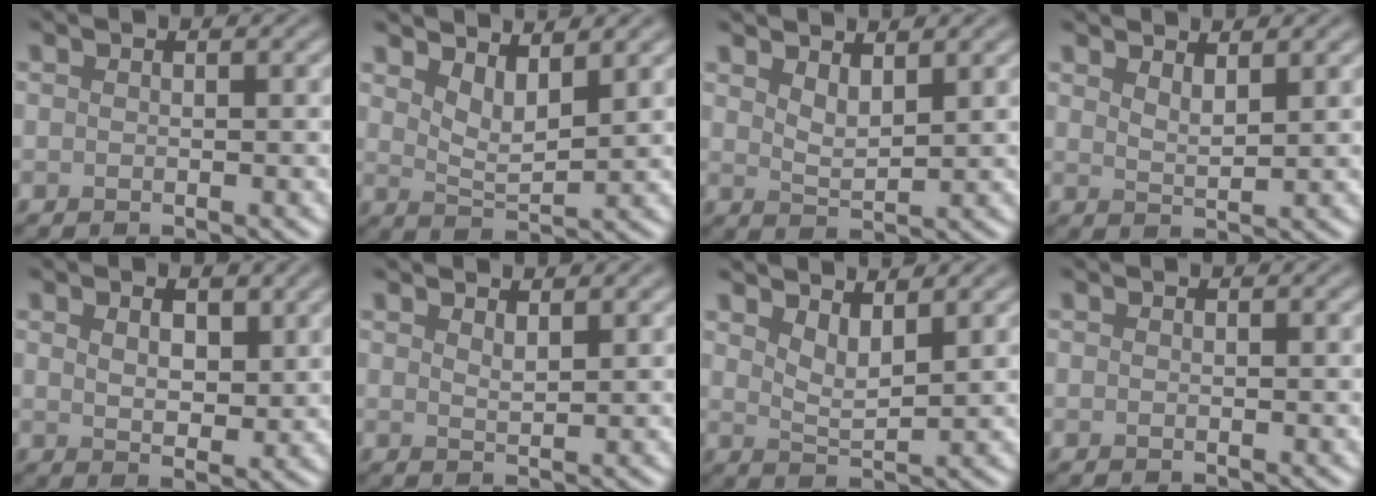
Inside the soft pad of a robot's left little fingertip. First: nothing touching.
{"total": 3.1, "force": [2.1, 1.0, 2.1], "torque": [-0.044, -0.012, 0.041]}
{"total": 2.4, "force": [1.7, 0.8, 1.5], "torque": [-0.029, -0.008, 0.035]}
{"total": 2.1, "force": [1.7, 0.4, 1.1], "torque": [-0.018, -0.003, 0.032]}
{"total": 3.7, "force": [1.6, 1.9, 2.7], "torque": [-0.051, -0.006, 0.030]}
{"total": 1.3, "force": [1.2, 0.2, 0.6], "torque": [-0.011, 0.000, 0.020]}
{"total": 2.8, "force": [2.0, 0.8, 1.8], "torque": [-0.034, -0.011, 0.039]}
{"total": 0.0}